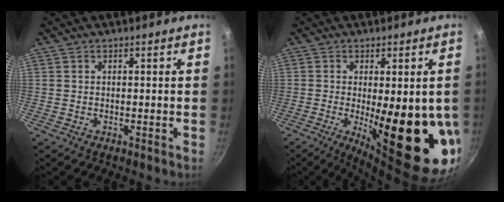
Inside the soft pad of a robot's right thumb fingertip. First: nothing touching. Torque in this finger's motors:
{"motor_torque": [-0.93, 2.24, 2.08, -0.47, 0.15]}